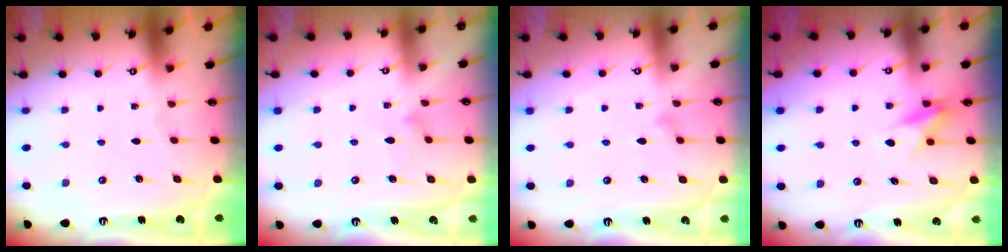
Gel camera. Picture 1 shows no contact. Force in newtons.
{"total": 8.2, "press": 8.2, "slide": 0.4}
{"total": 8.0, "press": 8.0, "slide": 0.4}
{"total": 7.6, "press": 7.6, "slide": 0.9}